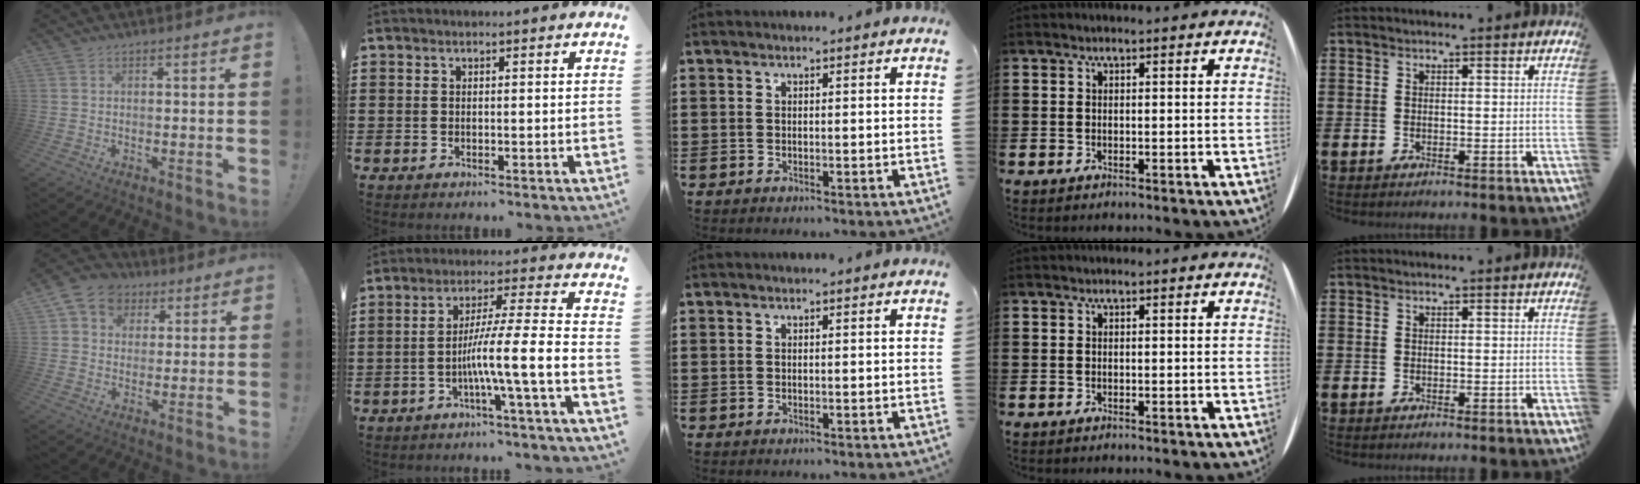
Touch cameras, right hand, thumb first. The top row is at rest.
{"thumb": {"total": 9.1, "force": [3.5, 7.7, 3.3], "torque": [-0.049, -0.010, 0.071]}, "index": {"total": 9.0, "force": [-3.7, -0.2, 8.2], "torque": [-0.141, -0.001, -0.070]}}